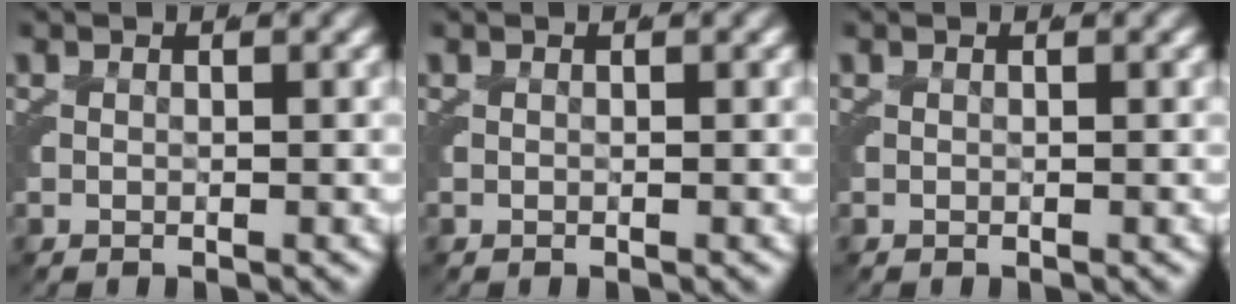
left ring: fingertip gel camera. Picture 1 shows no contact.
{"total": 0.0}
{"total": 0.0}